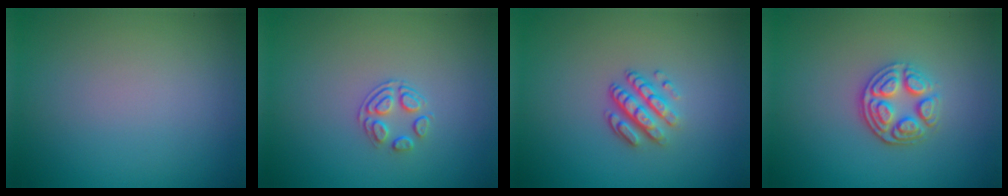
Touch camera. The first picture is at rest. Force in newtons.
{"total": 1.8, "press": 1.2, "slide": 1.4}
{"total": 3.4, "press": 2.4, "slide": 2.4}
{"total": 3.5, "press": 3.0, "slide": 1.8}